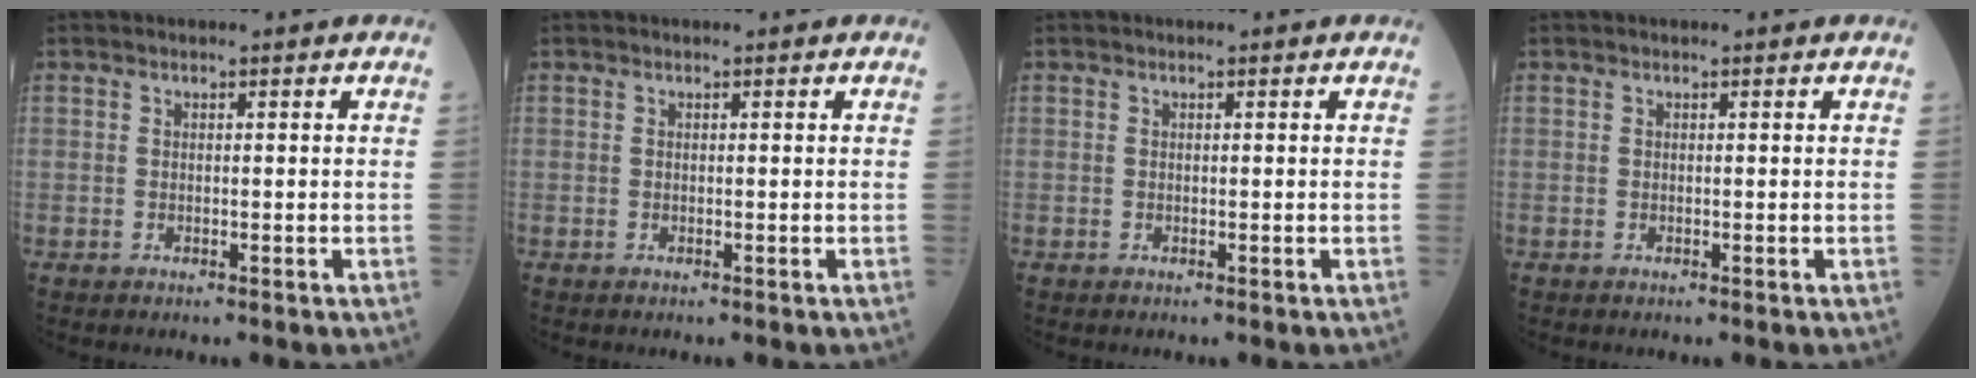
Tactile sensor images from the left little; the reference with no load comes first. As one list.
[{"total": 0.0}, {"total": 0.0}, {"total": 0.0}]